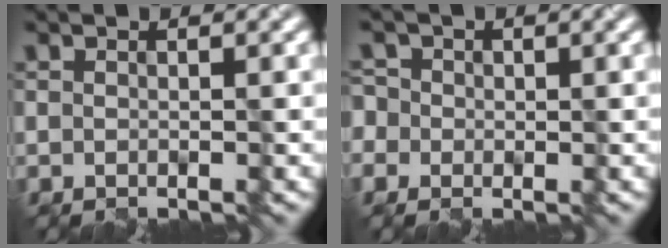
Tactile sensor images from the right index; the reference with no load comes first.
{"total": 1.9, "force": [-0.7, 1.8, 0.2], "torque": [-0.008, 0.014, -0.016]}